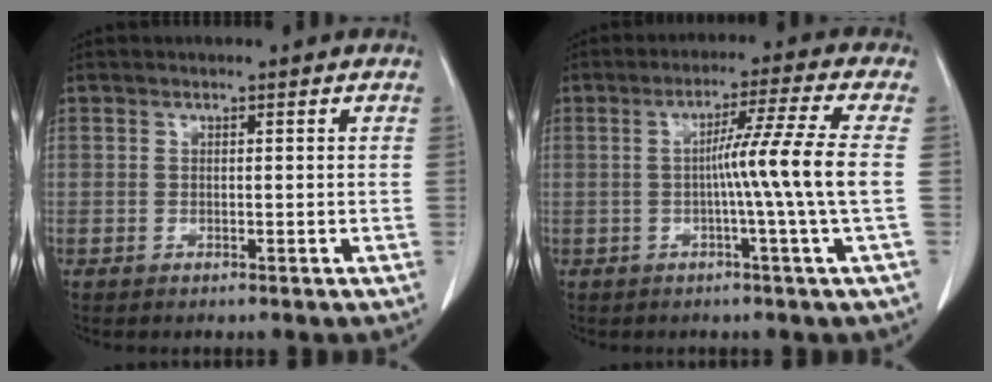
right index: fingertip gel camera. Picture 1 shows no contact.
{"total": 8.7, "force": [-0.8, -2.6, 8.2], "torque": [-0.133, 0.003, -0.010]}